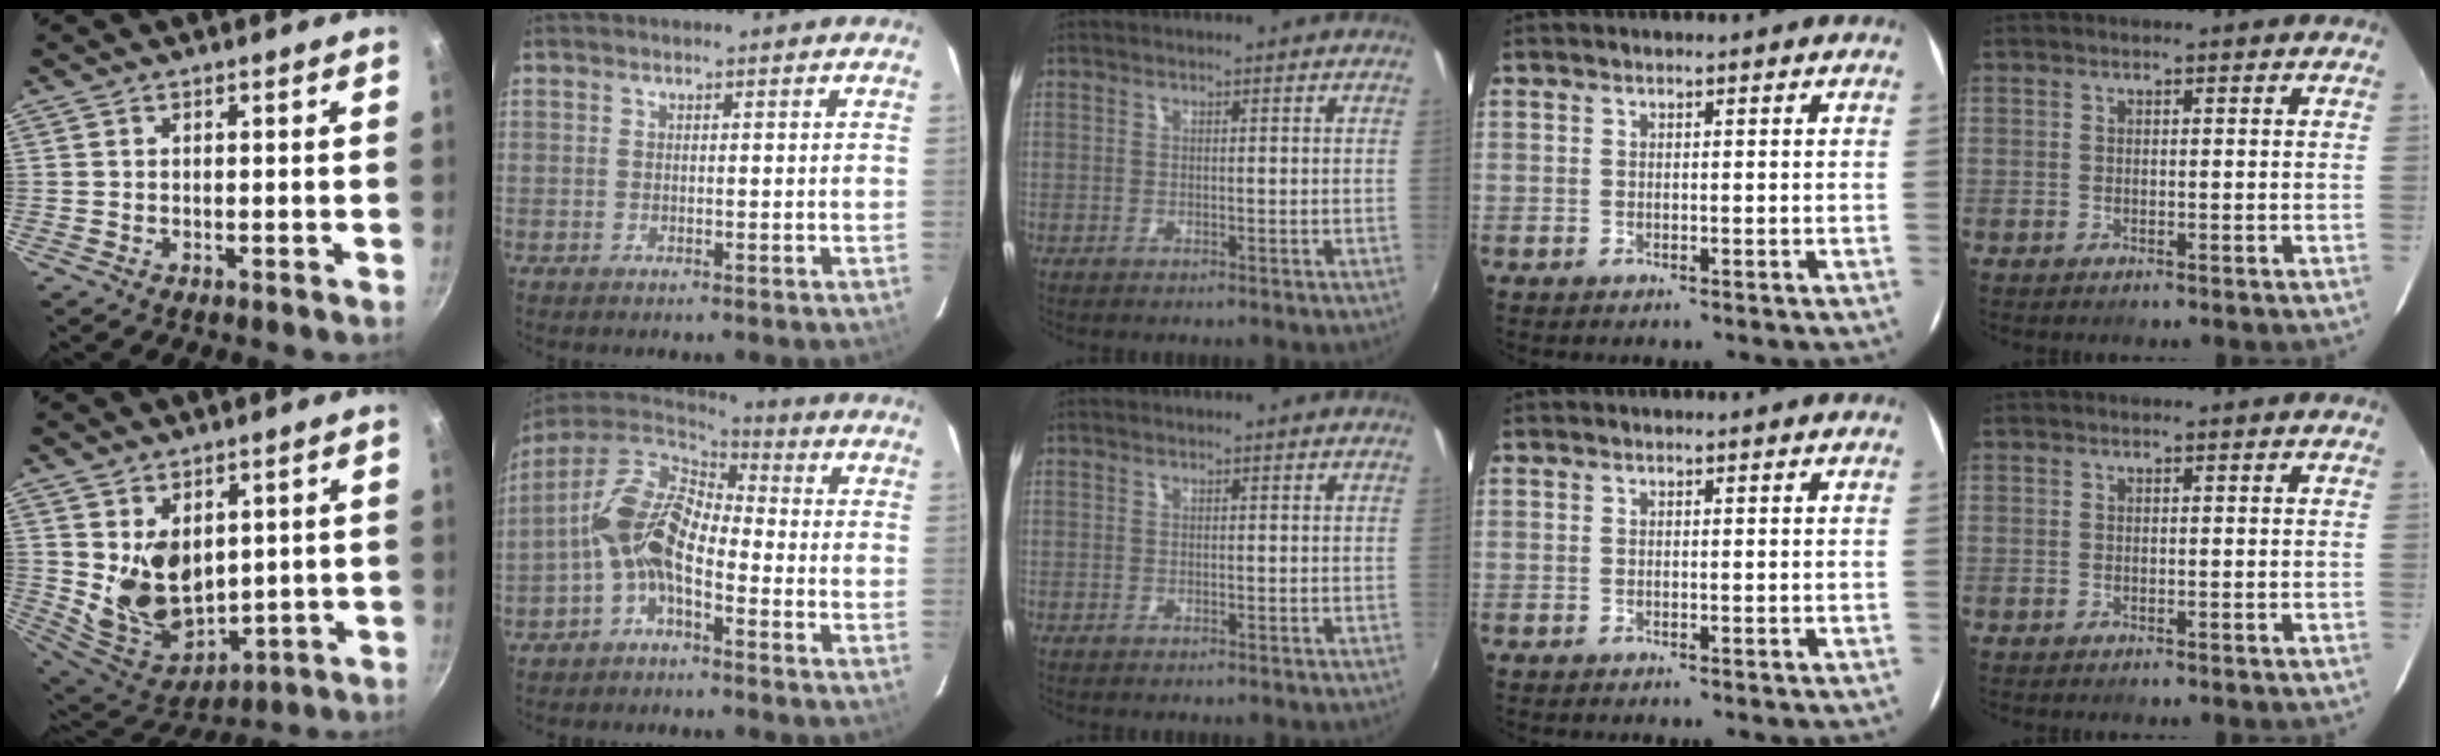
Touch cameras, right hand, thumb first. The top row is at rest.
{"thumb": {"total": 11.3, "force": [2.0, 8.1, 7.6], "torque": [-0.105, -0.039, 0.065]}, "index": {"total": 11.7, "force": [-3.6, 6.3, 9.2], "torque": [-0.184, 0.018, -0.078]}}